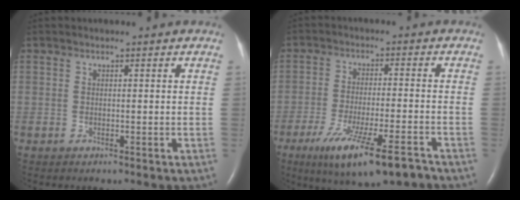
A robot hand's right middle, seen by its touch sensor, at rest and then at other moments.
{"total": 13.1, "force": [-8.4, 1.9, 9.8], "torque": [-0.157, -0.029, -0.136]}